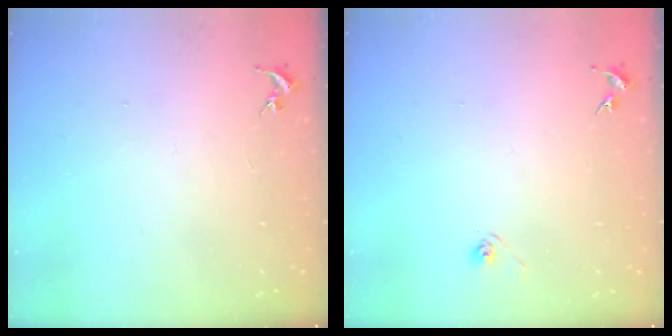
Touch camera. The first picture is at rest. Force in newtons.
{"total": 3.0, "press": 2.6, "slide": 1.5}